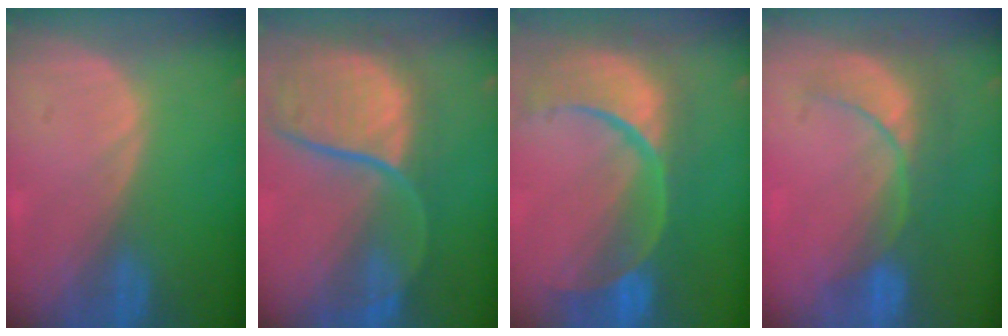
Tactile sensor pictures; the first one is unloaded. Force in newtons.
{"total": 12.1, "press": 9.8, "slide": 7.1}
{"total": 13.9, "press": 11.0, "slide": 8.4}
{"total": 7.9, "press": 7.3, "slide": 3.0}